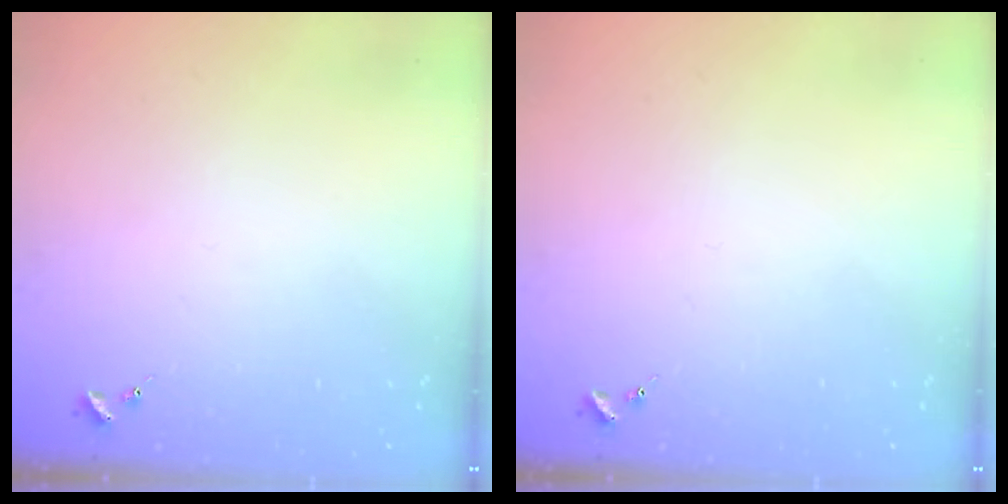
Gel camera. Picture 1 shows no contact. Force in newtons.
{"total": 0.0}